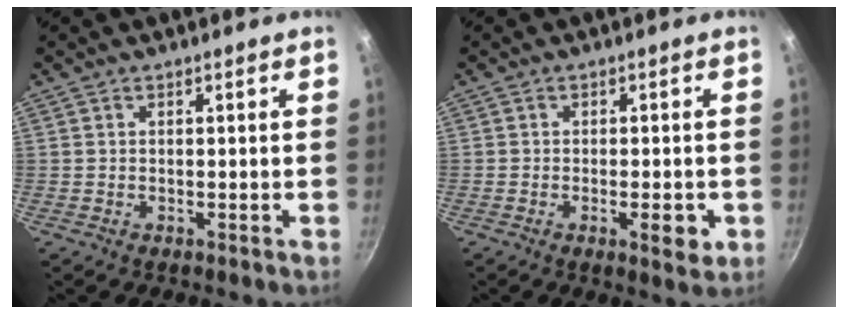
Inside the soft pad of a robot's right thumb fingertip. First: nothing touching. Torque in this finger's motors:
{"motor_torque": [0.01, 0.27, -0.38, -0.04, -0.02]}